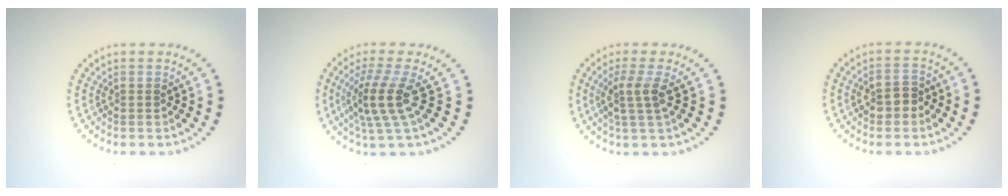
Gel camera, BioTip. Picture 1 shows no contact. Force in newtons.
{"total": 3.8, "press": 2.7, "slide": 2.7}
{"total": 2.5, "press": 1.9, "slide": 1.7}
{"total": 2.1, "press": 2.1, "slide": 0.4}